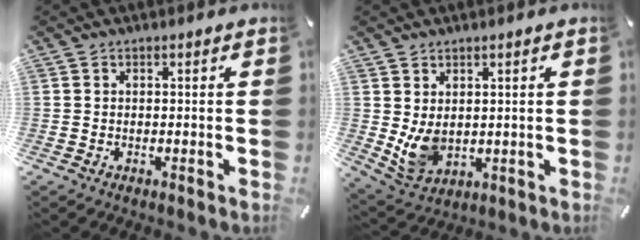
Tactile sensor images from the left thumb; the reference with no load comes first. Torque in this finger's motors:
{"motor_torque": [1.37, 1.34, 0.76, -0.26, 0.12]}